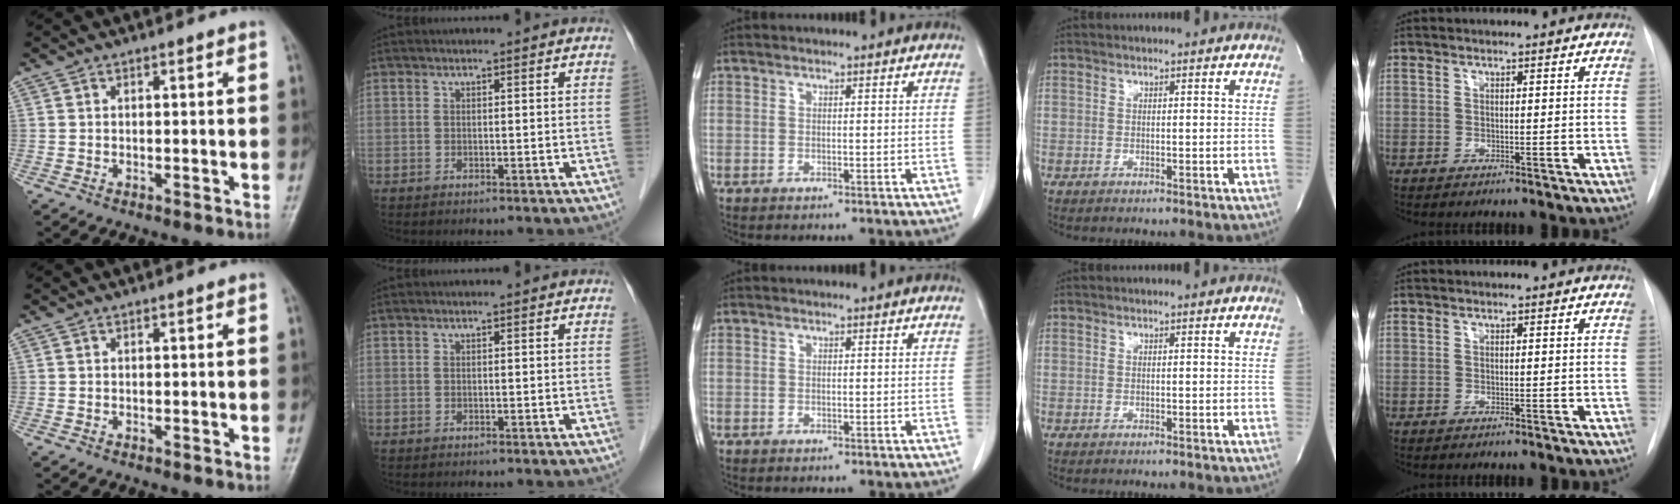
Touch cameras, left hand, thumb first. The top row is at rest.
{}